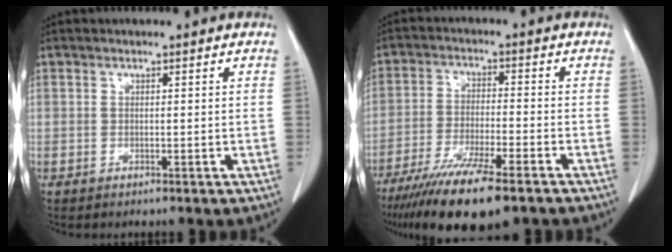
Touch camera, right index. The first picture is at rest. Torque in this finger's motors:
{"motor_torque": [1.01, -1.13, 0.93, 0.21]}